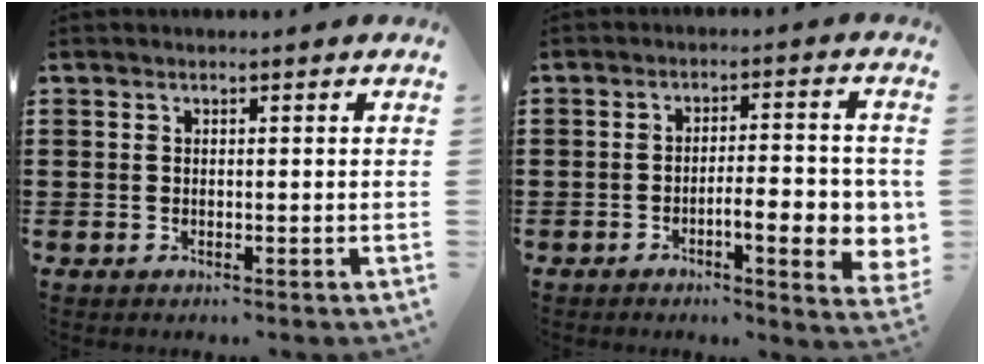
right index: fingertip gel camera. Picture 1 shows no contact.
{"total": 7.4, "force": [-2.0, 2.0, 6.8], "torque": [-0.096, -0.005, -0.033]}